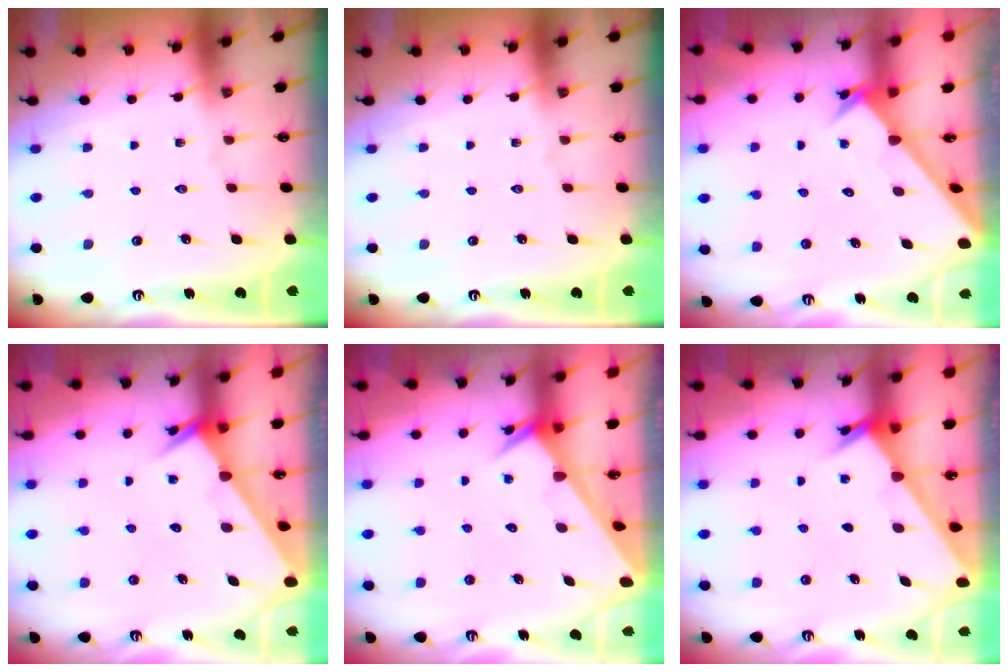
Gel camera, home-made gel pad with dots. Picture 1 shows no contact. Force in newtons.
{"total": 0.0}
{"total": 2.6, "press": 2.6, "slide": 0.2}
{"total": 2.5, "press": 2.5, "slide": 0.1}
{"total": 2.4, "press": 2.4, "slide": 0.0}
{"total": 2.3, "press": 2.3, "slide": 0.3}